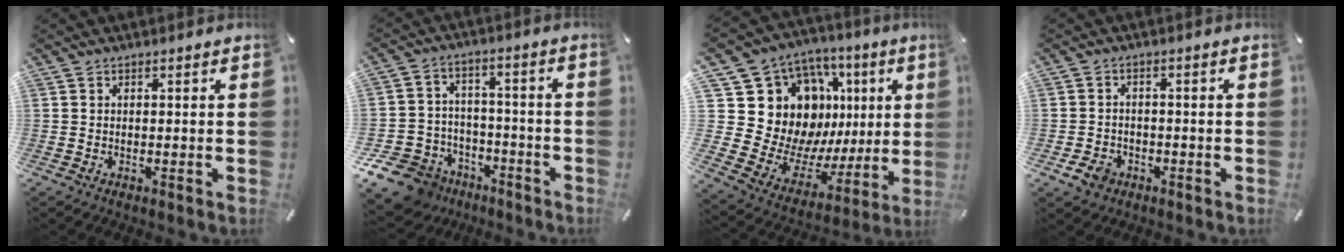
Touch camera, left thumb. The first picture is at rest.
{"total": 12.1, "force": [-7.7, 8.8, 3.1], "torque": [-0.076, 0.053, -0.136]}
{"total": 21.6, "force": [7.4, 17.2, 10.9], "torque": [-0.155, -0.084, 0.178]}
{"total": 4.3, "force": [-2.2, 3.2, 1.6], "torque": [-0.037, 0.008, -0.043]}